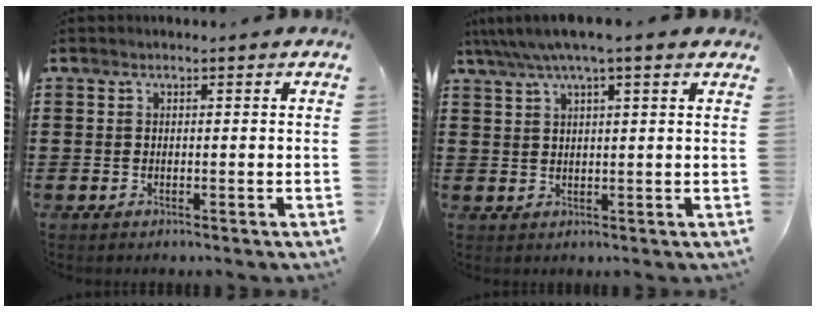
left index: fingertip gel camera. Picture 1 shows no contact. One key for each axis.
{"total": 4.1, "fx": 2.8, "fy": 0.4, "fz": 2.9, "tx": -0.063, "ty": -0.001, "tz": 0.049}